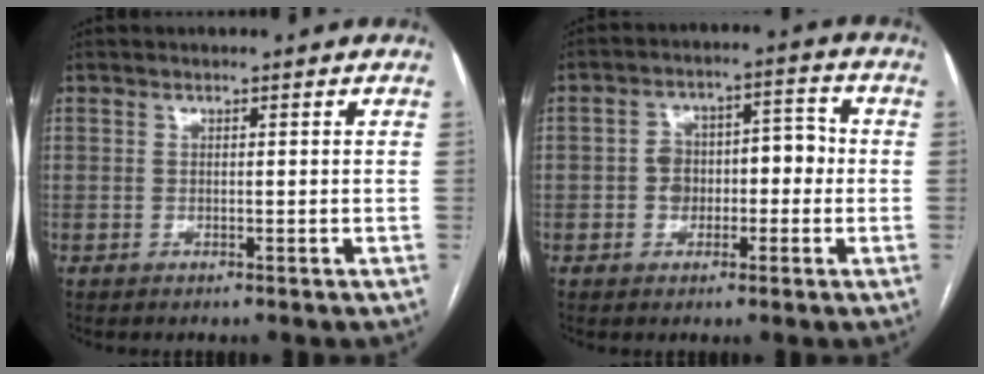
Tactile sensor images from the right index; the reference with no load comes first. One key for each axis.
{"total": 7.0, "fx": -0.9, "fy": 4.6, "fz": 5.2, "tx": -0.079, "ty": 0.041, "tz": -0.011}